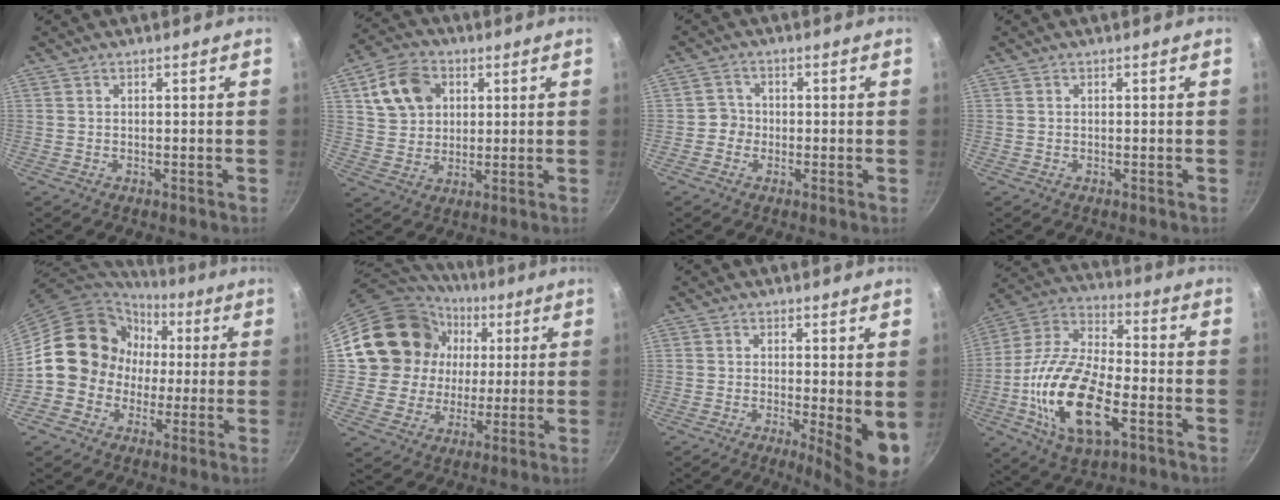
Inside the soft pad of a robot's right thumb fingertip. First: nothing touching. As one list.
[{"total": 11.2, "force": [3.7, 8.8, 6.0], "torque": [-0.089, 0.006, 0.065]}, {"total": 2.6, "force": [-0.8, 2.5, 0.5], "torque": [0.014, 0.011, -0.021]}, {"total": 0.0}, {"total": 15.2, "force": [0.1, 14.0, 6.0], "torque": [-0.046, 0.028, -0.009]}, {"total": 18.3, "force": [4.3, 16.5, 6.4], "torque": [-0.101, 0.009, 0.077]}, {"total": 7.8, "force": [-0.5, 2.0, 7.5], "torque": [-0.091, -0.016, -0.003]}, {"total": 21.5, "force": [-6.0, 10.1, 18.0], "torque": [-0.342, 0.025, -0.124]}]